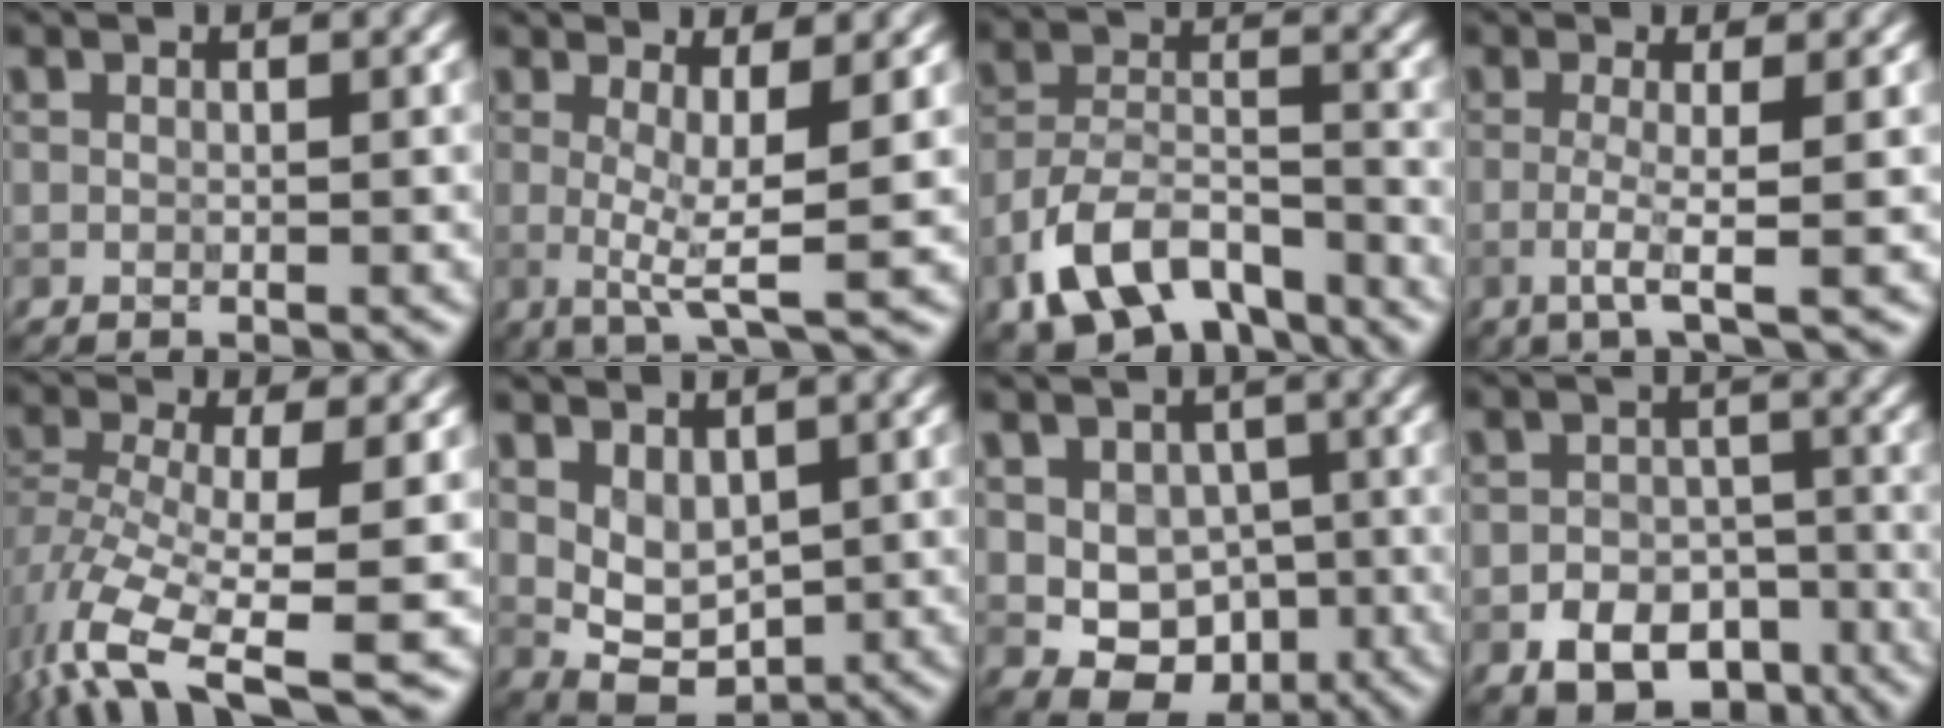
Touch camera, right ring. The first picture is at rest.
{"total": 4.2, "force": [0.4, 0.7, 4.2], "torque": [-0.074, -0.006, 0.002]}
{"total": 9.1, "force": [-5.6, 4.7, 5.4], "torque": [-0.100, -0.004, -0.108]}
{"total": 2.8, "force": [-0.7, 0.3, 2.7], "torque": [-0.053, -0.001, -0.025]}
{"total": 9.2, "force": [-4.5, 3.1, 7.3], "torque": [-0.153, -0.012, -0.089]}
{"total": 3.3, "force": [1.1, 2.3, 2.2], "torque": [-0.043, -0.009, 0.028]}
{"total": 6.3, "force": [-0.7, 5.3, 3.4], "torque": [-0.036, -0.003, -0.020]}
{"total": 7.2, "force": [-4.2, 4.9, 3.2], "torque": [-0.038, -0.003, -0.062]}